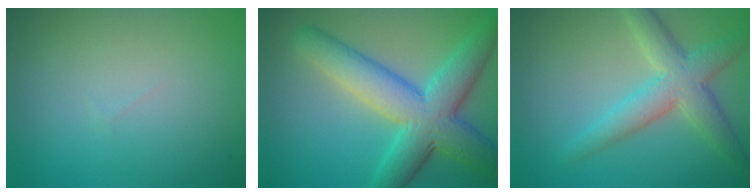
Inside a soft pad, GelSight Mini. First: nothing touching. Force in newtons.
{"total": 8.7, "press": 8.7, "slide": 0.3}
{"total": 5.1, "press": 5.1, "slide": 0.3}